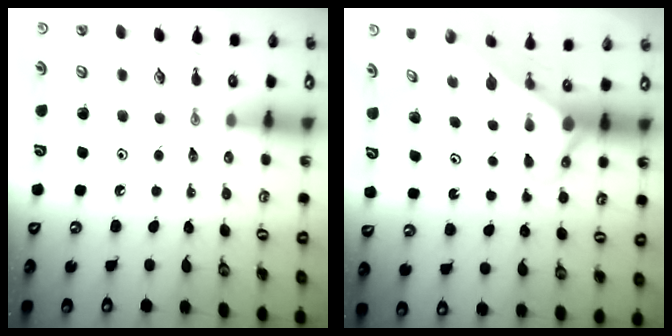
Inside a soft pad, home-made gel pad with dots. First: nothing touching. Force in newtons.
{"total": 2.8, "press": 2.8, "slide": 0.0}